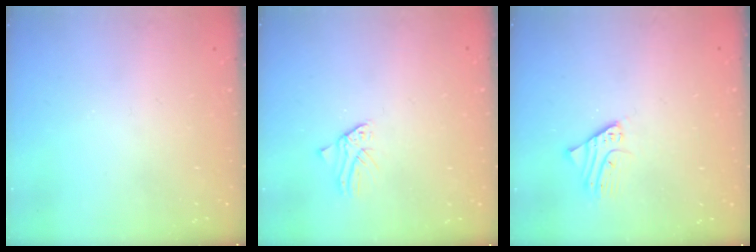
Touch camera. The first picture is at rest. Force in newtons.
{"total": 0.7, "press": 0.7, "slide": 0.1}
{"total": 2.3, "press": 2.3, "slide": 0.1}